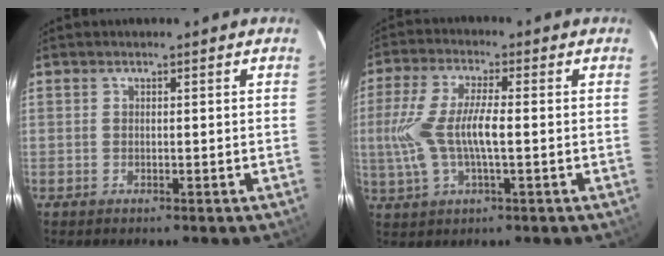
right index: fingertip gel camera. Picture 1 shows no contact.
{"total": 11.2, "force": [-0.8, 3.2, 10.7], "torque": [-0.225, 0.000, -0.013]}